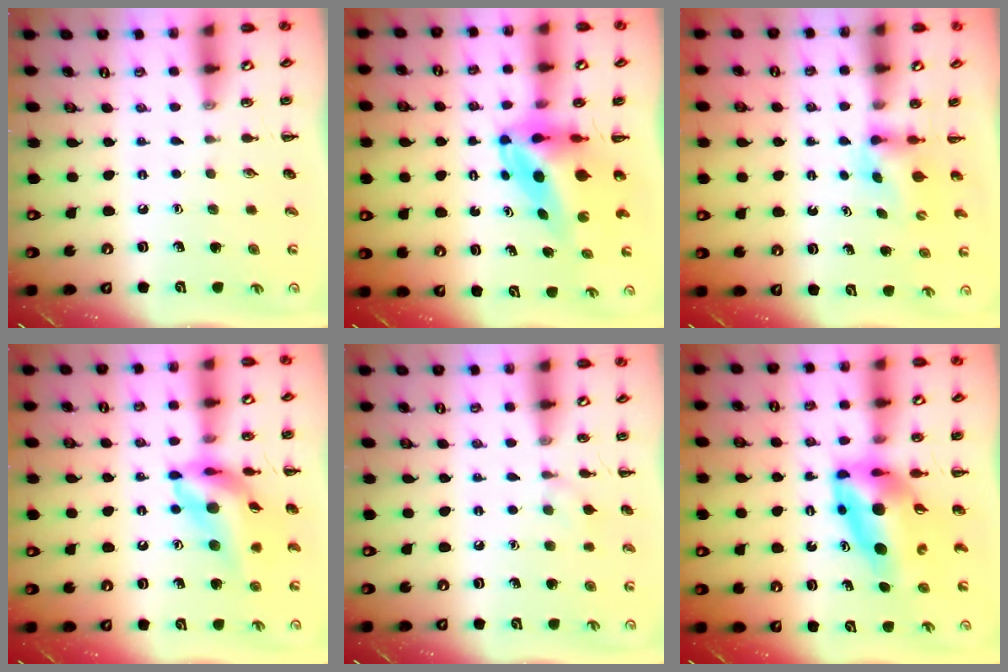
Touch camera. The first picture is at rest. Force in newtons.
{"total": 6.7, "press": 6.4, "slide": 1.9}
{"total": 2.9, "press": 2.6, "slide": 1.2}
{"total": 14.5, "press": 13.7, "slide": 4.8}
{"total": 5.8, "press": 5.5, "slide": 2.1}
{"total": 10.0, "press": 9.6, "slide": 3.0}